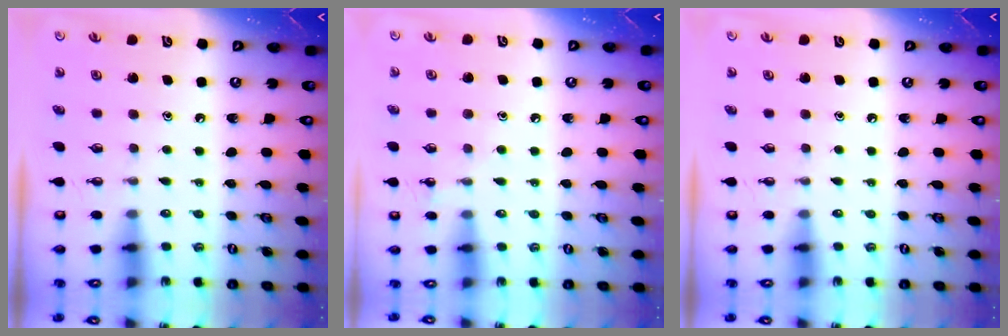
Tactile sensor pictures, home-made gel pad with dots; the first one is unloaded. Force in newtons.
{"total": 4.8, "press": 4.8, "slide": 0.5}
{"total": 0.0}